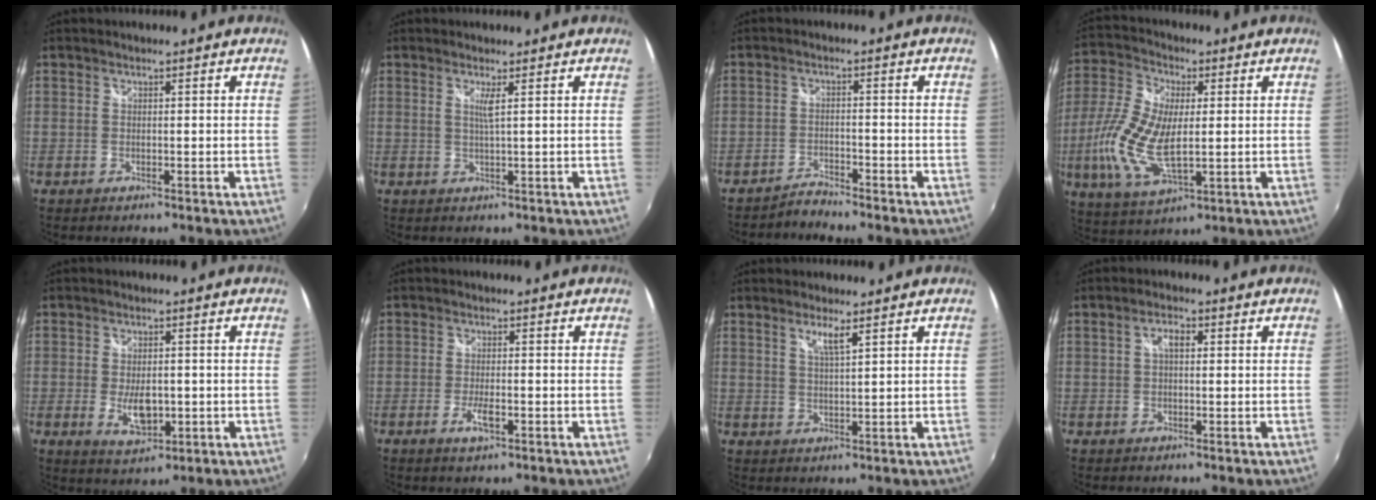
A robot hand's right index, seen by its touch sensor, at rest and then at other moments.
{"total": 1.8, "force": [0.7, -0.6, 1.5], "torque": [-0.028, -0.003, 0.014]}
{"total": 3.0, "force": [-3.0, 0.2, 0.3], "torque": [-0.015, -0.003, -0.056]}
{"total": 14.2, "force": [-0.7, 6.5, 12.6], "torque": [-0.271, 0.003, -0.014]}
{"total": 6.1, "force": [-1.1, 3.2, 5.1], "torque": [-0.094, -0.009, -0.012]}
{"total": 3.4, "force": [-1.5, 0.8, 2.9], "torque": [-0.063, -0.003, -0.027]}
{"total": 3.0, "force": [1.9, 0.0, 2.4], "torque": [-0.045, -0.003, 0.033]}
{"total": 2.6, "force": [0.4, 1.3, 2.2], "torque": [-0.040, 0.009, 0.005]}